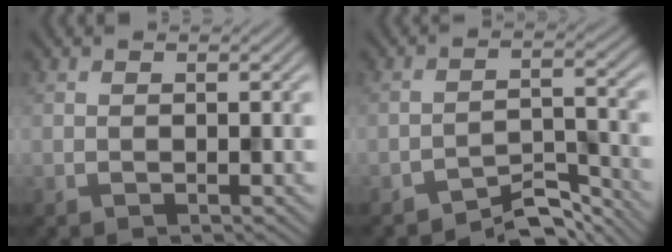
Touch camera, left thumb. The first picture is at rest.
{"total": 5.2, "force": [-4.7, 1.2, 2.0], "torque": [-0.028, 0.005, -0.080]}